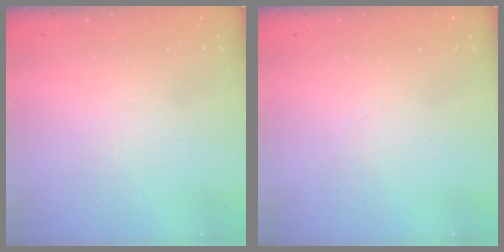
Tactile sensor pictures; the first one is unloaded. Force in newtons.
{"total": 0.0}